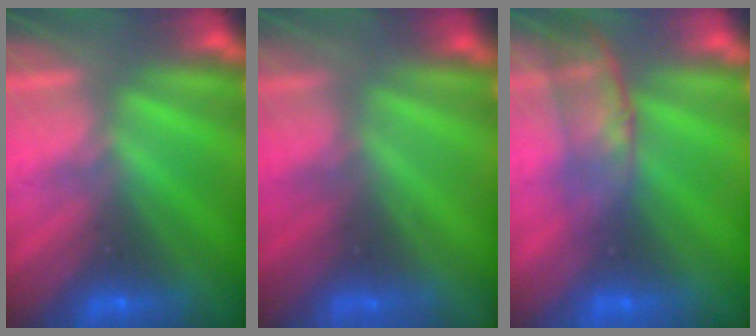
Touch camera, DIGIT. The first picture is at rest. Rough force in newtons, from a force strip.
{"total": 6.8}
{"total": 3.1}